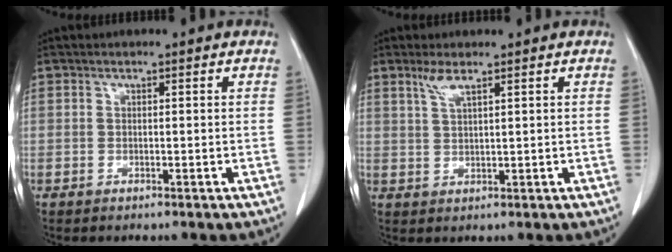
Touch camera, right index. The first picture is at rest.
{"total": 3.2, "force": [2.1, 0.6, 2.4], "torque": [-0.053, 0.005, 0.046]}